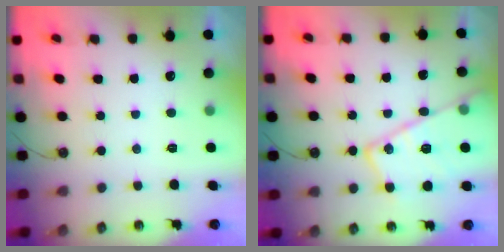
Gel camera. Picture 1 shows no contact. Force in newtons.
{"total": 19.1, "press": 19.0, "slide": 1.4}